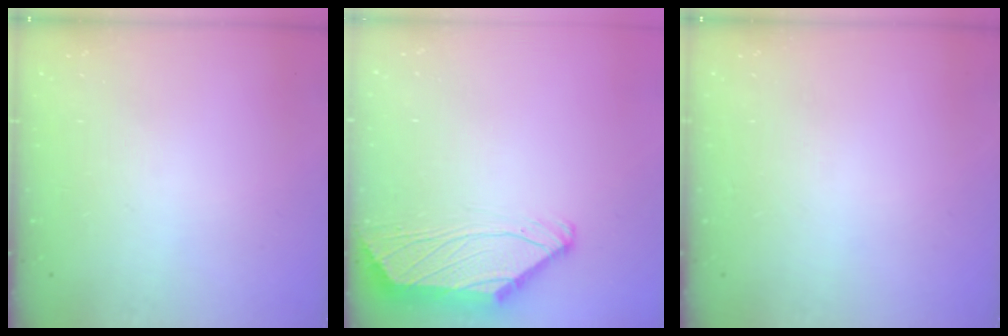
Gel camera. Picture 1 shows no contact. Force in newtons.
{"total": 1.6, "press": 1.5, "slide": 0.6}
{"total": 0.0}